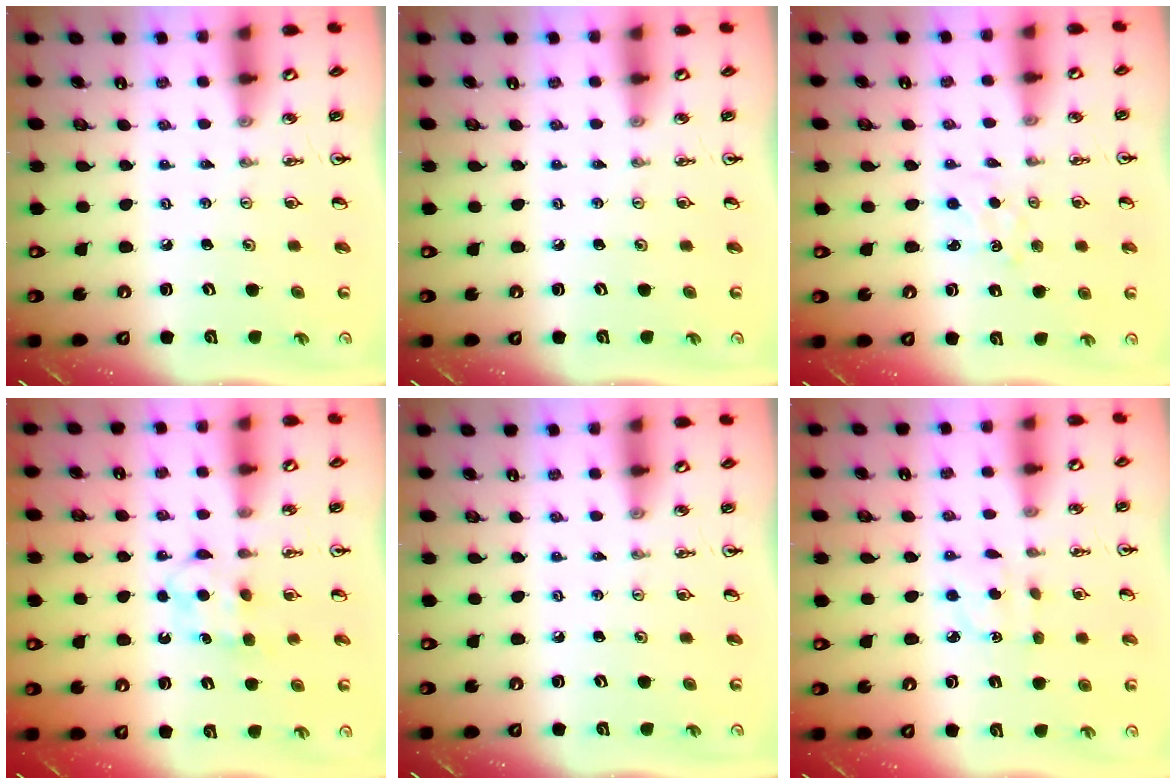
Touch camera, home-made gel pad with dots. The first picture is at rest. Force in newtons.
{"total": 0.0}
{"total": 2.5, "press": 2.5, "slide": 0.4}
{"total": 5.5, "press": 5.5, "slide": 0.9}
{"total": 0.0}
{"total": 2.8, "press": 2.6, "slide": 0.8}